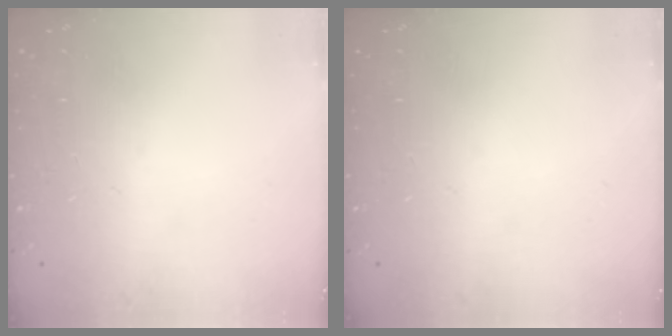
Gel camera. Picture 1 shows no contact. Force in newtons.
{"total": 0.0}